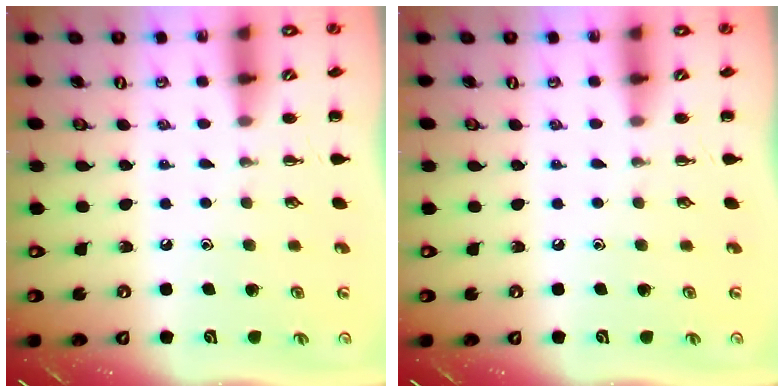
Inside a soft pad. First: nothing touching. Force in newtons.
{"total": 0.0}